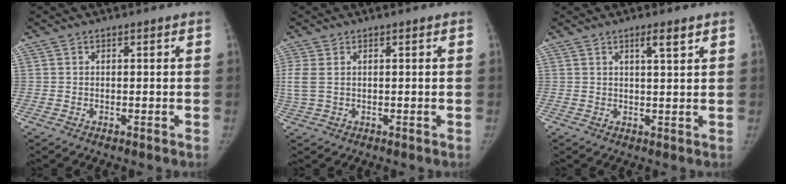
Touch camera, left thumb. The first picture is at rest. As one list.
[{"total": 4.0, "force": [0.7, 2.5, 3.1], "torque": [-0.107, 0.008, 0.019]}, {"total": 3.1, "force": [1.9, 0.3, 2.5], "torque": [-0.037, -0.013, 0.031]}]